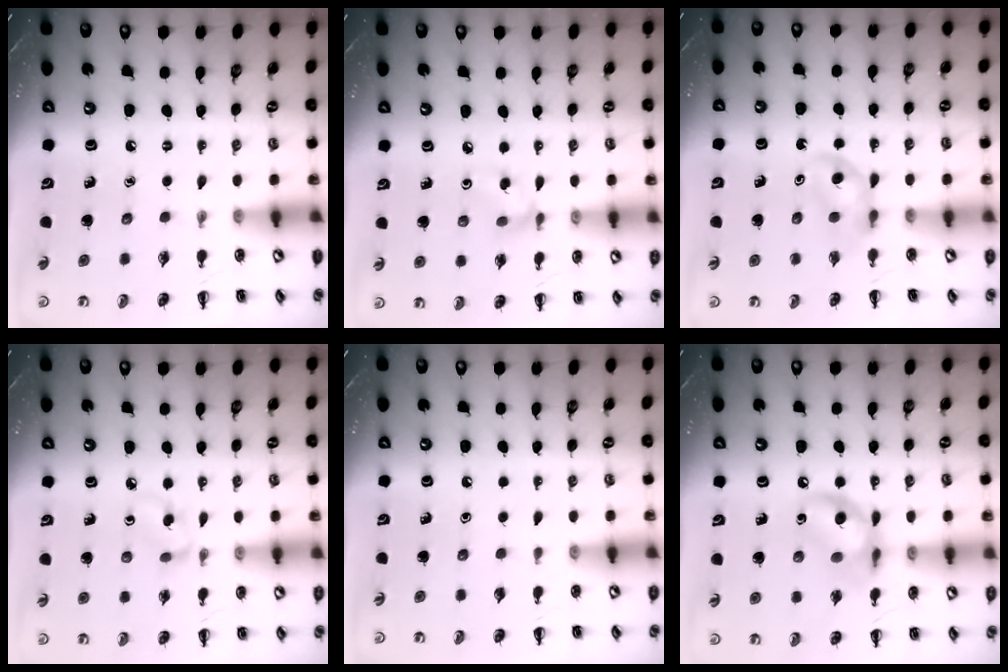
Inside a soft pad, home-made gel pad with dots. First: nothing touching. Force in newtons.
{"total": 3.8, "press": 3.7, "slide": 0.9}
{"total": 4.3, "press": 4.0, "slide": 1.4}
{"total": 3.5, "press": 3.4, "slide": 1.0}
{"total": 0.0}
{"total": 12.1, "press": 11.9, "slide": 2.2}